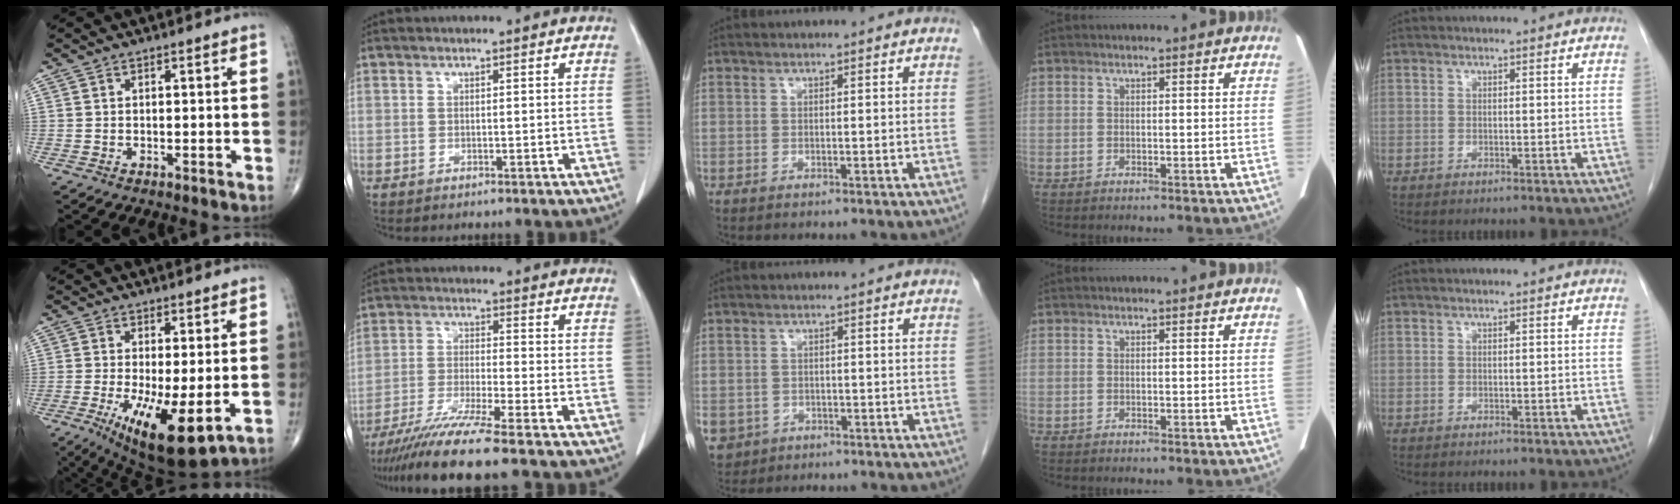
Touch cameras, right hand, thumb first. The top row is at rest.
{"thumb": {"total": 12.5, "force": [-3.3, 3.7, 11.5], "torque": [-0.199, -0.028, -0.042]}, "index": {"total": 10.2, "force": [-8.3, -1.5, 5.8], "torque": [-0.096, -0.034, -0.143]}, "middle": {"total": 6.5, "force": [-2.8, 5.5, 1.8], "torque": [-0.050, -0.002, -0.040]}}